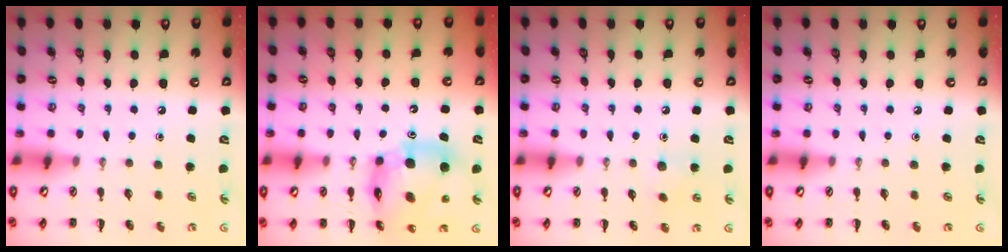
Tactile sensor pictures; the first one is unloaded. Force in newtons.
{"total": 13.7, "press": 13.1, "slide": 3.9}
{"total": 6.1, "press": 5.8, "slide": 1.8}
{"total": 0.0}